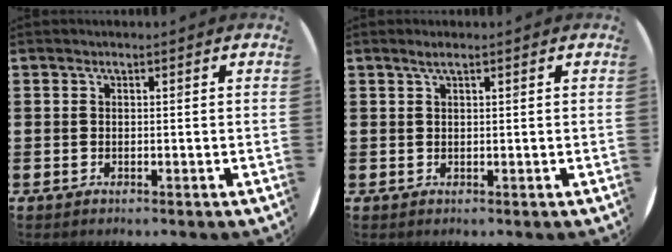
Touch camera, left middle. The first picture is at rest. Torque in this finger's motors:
{"motor_torque": [0.21, -0.10, 0.01, 0.02]}